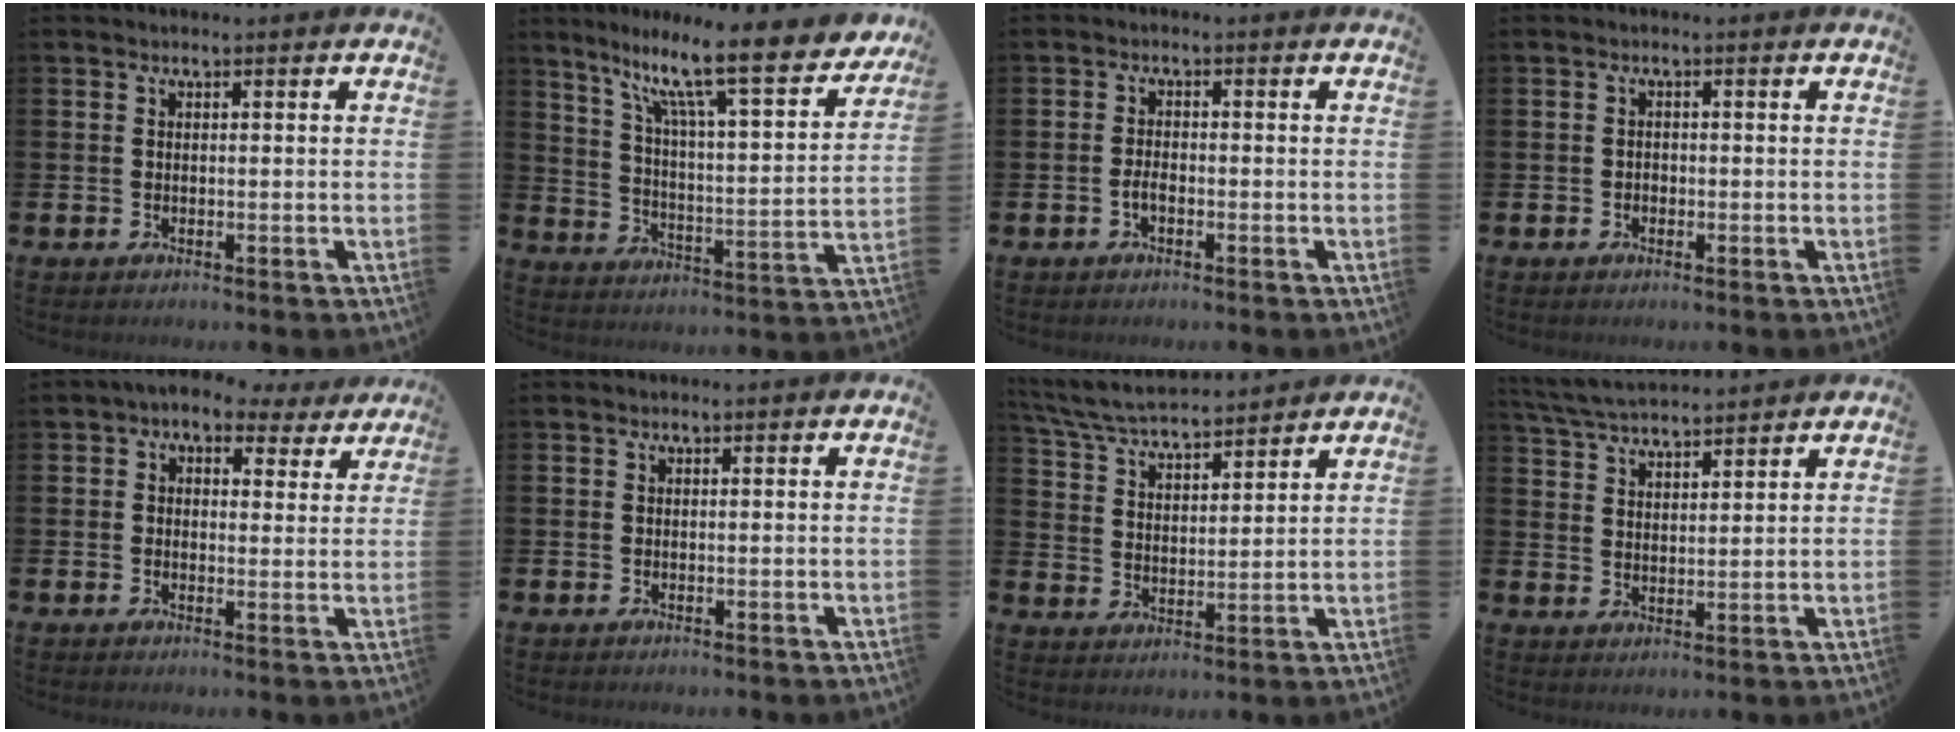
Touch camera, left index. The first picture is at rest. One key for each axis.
{"total": 13.2, "fx": 9.9, "fy": 2.4, "fz": 8.4, "tx": -0.169, "ty": -0.067, "tz": 0.158}
{"total": 1.5, "fx": -0.7, "fy": 0.7, "fz": 1.1, "tx": -0.020, "ty": 0.000, "tz": -0.016}
{"total": 0.9, "fx": -0.5, "fy": 0.7, "fz": 0.1, "tx": -0.008, "ty": 0.006, "tz": -0.010}
{"total": 4.4, "fx": 3.4, "fy": 2.6, "fz": 1.3, "tx": -0.032, "ty": -0.015, "tz": 0.054}
{"total": 0.0}
{"total": 6.1, "fx": 5.9, "fy": 0.8, "fz": 1.3, "tx": -0.053, "ty": -0.032, "tz": 0.103}
{"total": 4.9, "fx": 4.8, "fy": 0.5, "fz": 0.8, "tx": -0.036, "ty": -0.023, "tz": 0.087}